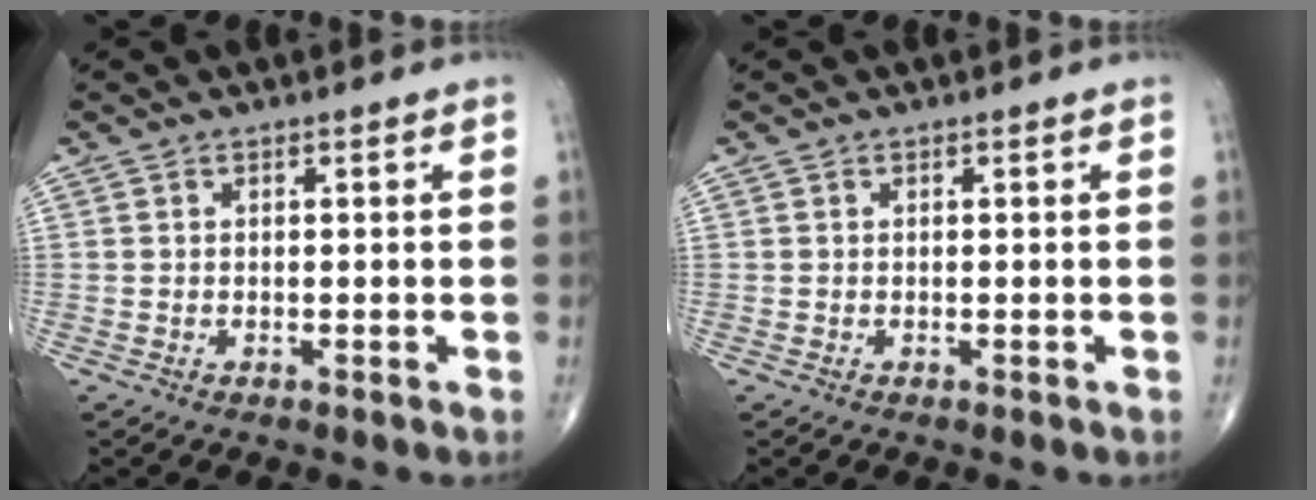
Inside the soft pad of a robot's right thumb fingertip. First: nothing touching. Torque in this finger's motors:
{"motor_torque": [0.00, 0.00, -0.02, 0.02, 0.00]}